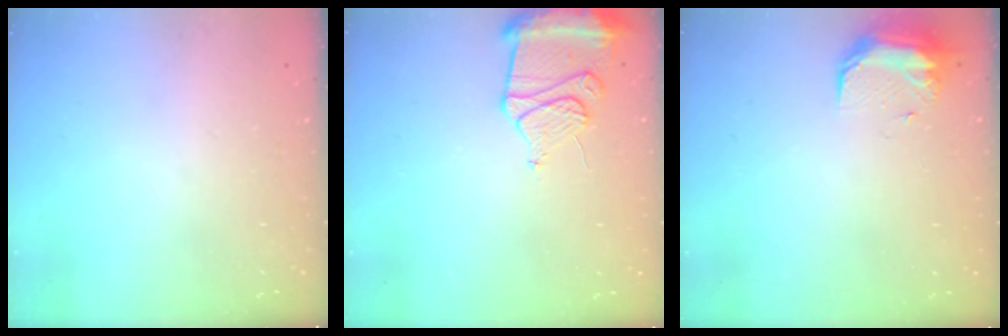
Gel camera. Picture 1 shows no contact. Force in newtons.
{"total": 11.6, "press": 11.5, "slide": 1.1}
{"total": 8.7, "press": 8.5, "slide": 1.4}